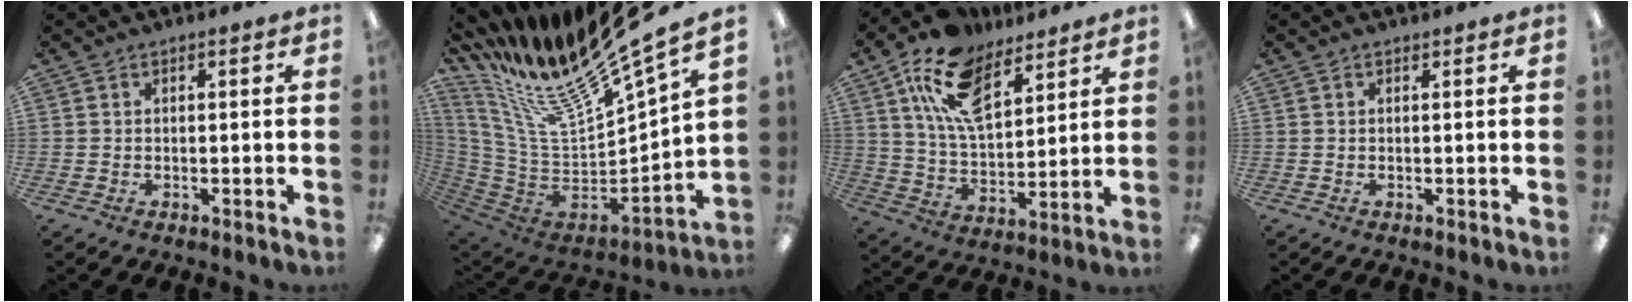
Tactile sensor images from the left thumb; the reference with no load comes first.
{"total": 23.2, "force": [16.8, 5.7, 15.0], "torque": [-0.260, -0.136, 0.279]}
{"total": 15.8, "force": [9.8, 8.1, 9.4], "torque": [-0.180, -0.027, 0.180]}
{"total": 0.0}